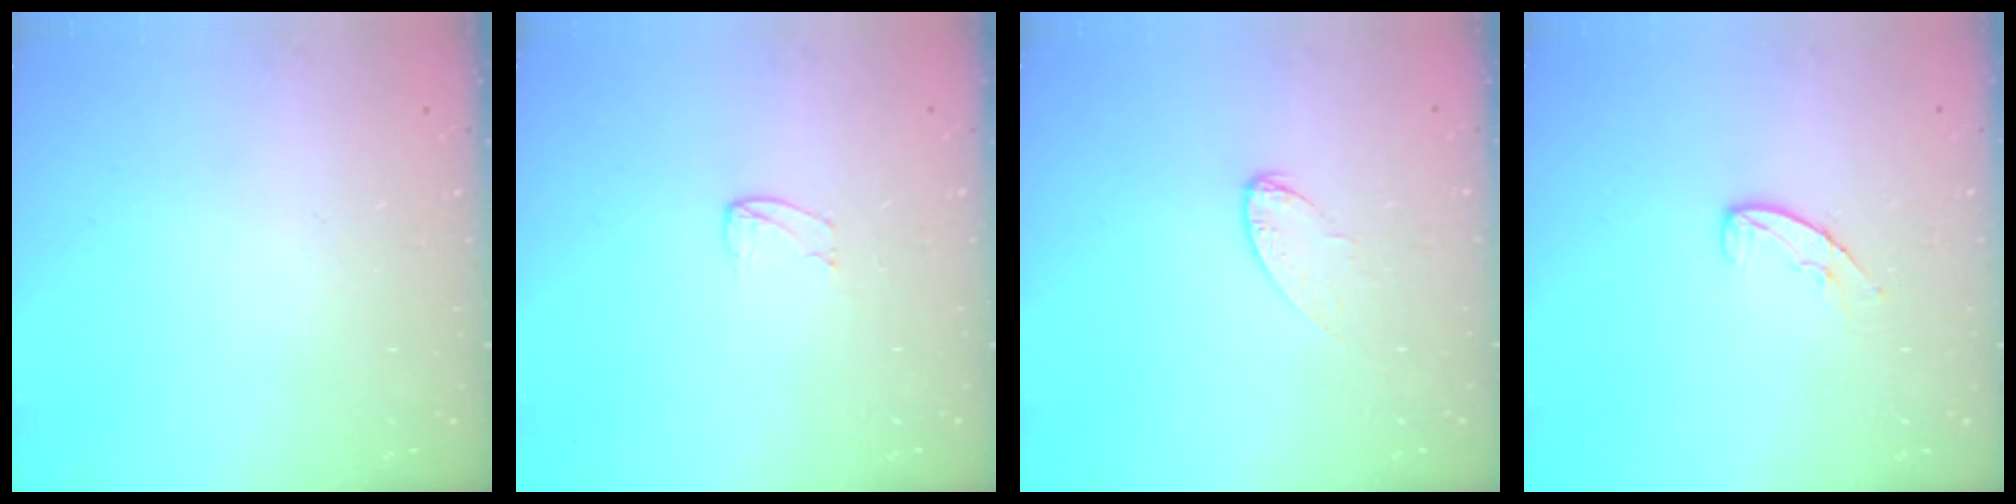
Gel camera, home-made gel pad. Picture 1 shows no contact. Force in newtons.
{"total": 3.2, "press": 3.2, "slide": 0.2}
{"total": 5.7, "press": 5.7, "slide": 0.4}
{"total": 6.3, "press": 6.3, "slide": 0.6}